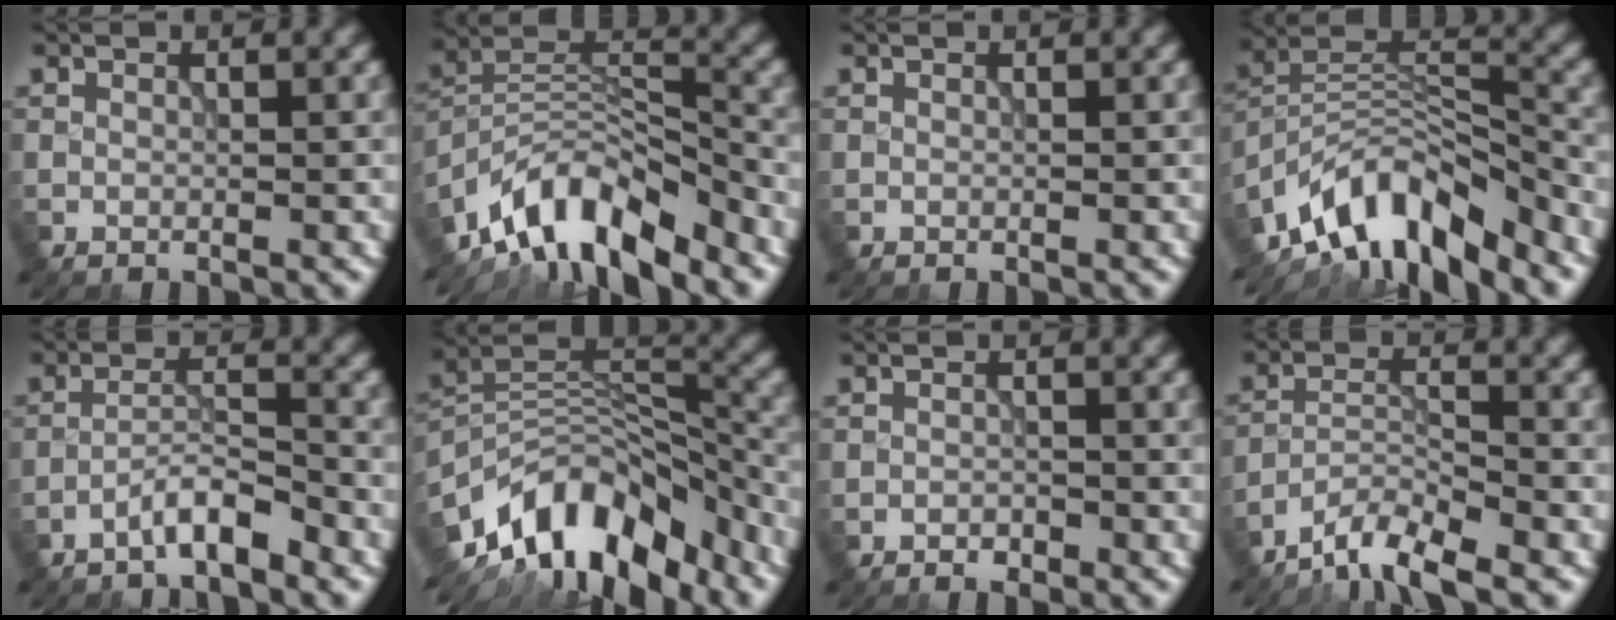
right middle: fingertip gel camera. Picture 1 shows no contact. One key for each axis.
{"total": 10.1, "fx": -7.7, "fy": 3.5, "fz": 5.5, "tx": -0.086, "ty": 0.003, "tz": -0.155}
{"total": 0.0}
{"total": 10.9, "fx": -8.0, "fy": 4.1, "fz": 6.1, "tx": -0.099, "ty": 0.008, "tz": -0.159}
{"total": 3.1, "fx": -2.5, "fy": 0.4, "fz": 1.8, "tx": -0.030, "ty": 0.012, "tz": -0.051}
{"total": 12.4, "fx": -8.7, "fy": 5.6, "fz": 6.9, "tx": -0.115, "ty": 0.021, "tz": -0.162}
{"total": 1.1, "fx": -0.8, "fy": 0.5, "fz": 0.5, "tx": -0.007, "ty": 0.000, "tz": -0.014}
{"total": 4.8, "fx": -4.2, "fy": 0.7, "fz": 2.4, "tx": -0.041, "ty": -0.002, "tz": -0.084}